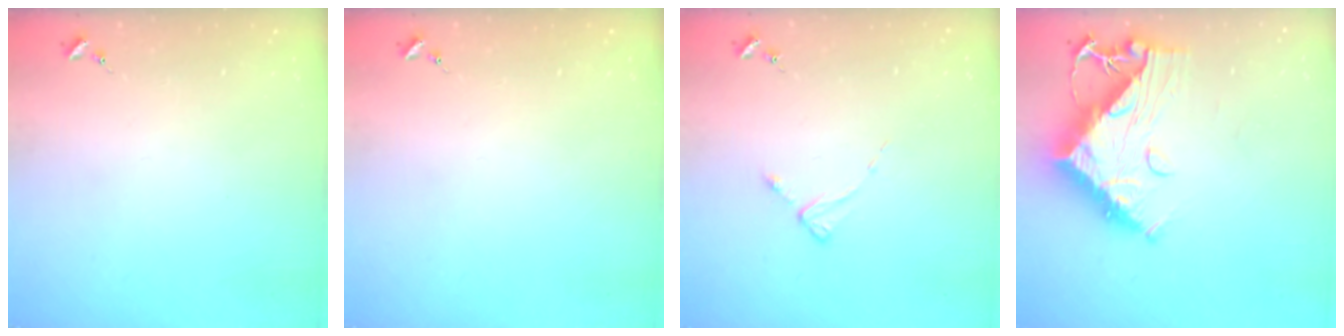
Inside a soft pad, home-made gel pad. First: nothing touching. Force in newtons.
{"total": 0.0}
{"total": 2.6, "press": 2.6, "slide": 0.3}
{"total": 14.5, "press": 14.4, "slide": 1.6}